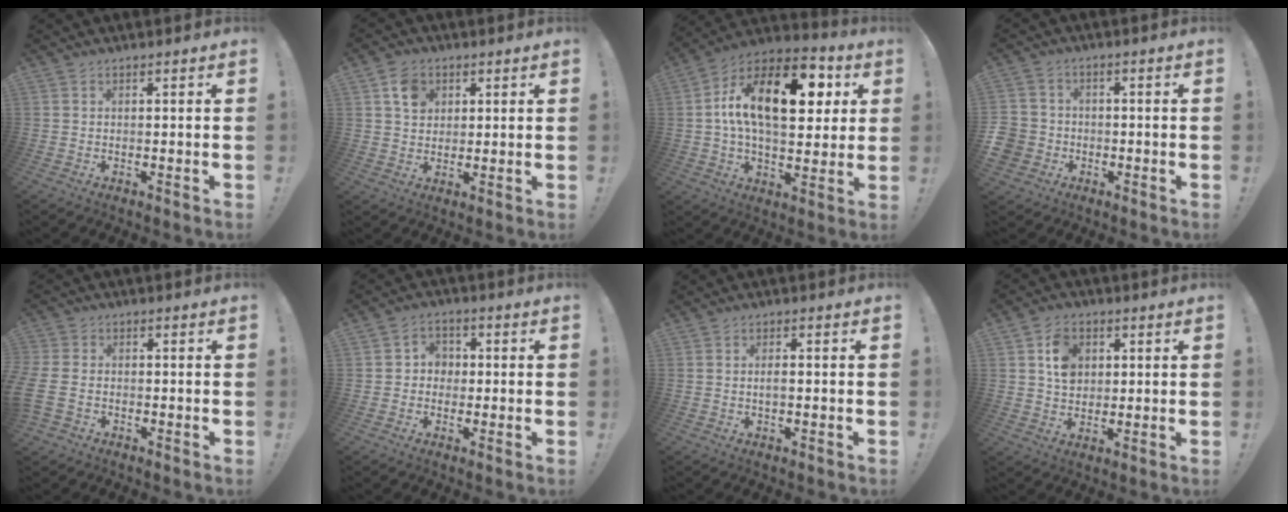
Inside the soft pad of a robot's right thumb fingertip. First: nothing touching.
{"total": 7.1, "force": [3.3, 5.7, 2.7], "torque": [-0.030, -0.010, 0.060]}
{"total": 20.8, "force": [5.2, 10.7, 17.0], "torque": [-0.286, -0.003, 0.084]}
{"total": 7.0, "force": [-2.6, 6.2, 2.1], "torque": [-0.054, 0.021, -0.048]}
{"total": 5.1, "force": [-2.0, 3.5, 3.2], "torque": [-0.076, 0.002, -0.035]}
{"total": 4.5, "force": [-0.8, 4.2, 1.2], "torque": [-0.021, 0.015, -0.015]}
{"total": 1.9, "force": [-0.5, 0.4, 1.8], "torque": [-0.037, 0.005, -0.009]}
{"total": 7.9, "force": [2.3, 6.2, 4.3], "torque": [-0.059, 0.001, 0.044]}